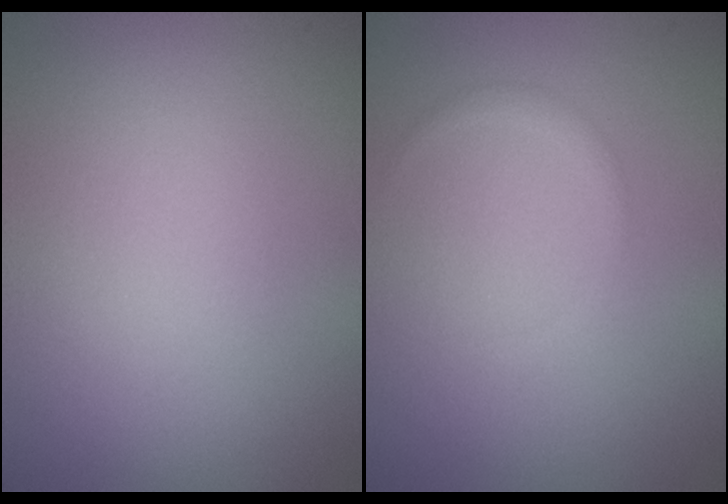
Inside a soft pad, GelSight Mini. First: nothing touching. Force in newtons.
{"total": 0.7, "press": 0.7, "slide": 0.1}